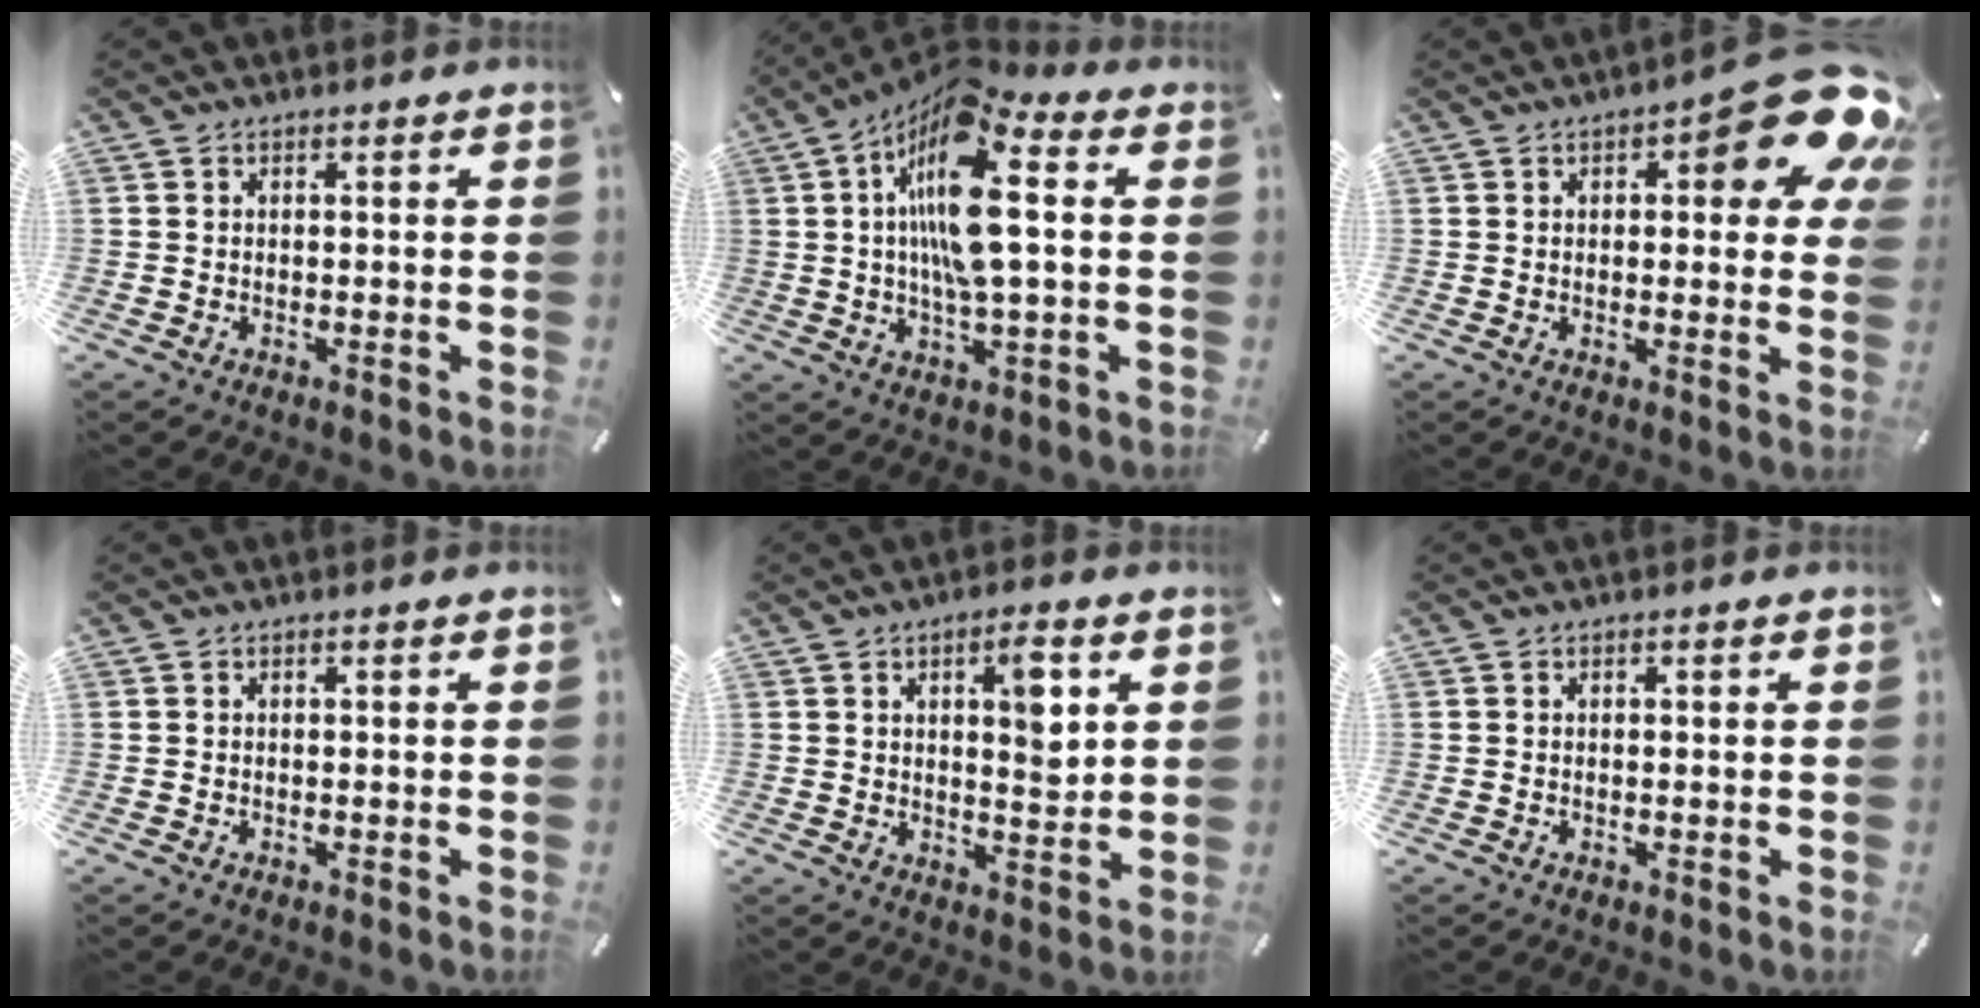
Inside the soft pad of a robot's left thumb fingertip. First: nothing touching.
{"total": 17.9, "force": [2.9, 5.7, 16.7], "torque": [-0.336, -0.004, 0.038]}
{"total": 16.5, "force": [8.2, 6.4, 12.8], "torque": [-0.153, -0.061, 0.134]}
{"total": 0.0}
{"total": 7.7, "force": [3.1, 3.2, 6.3], "torque": [-0.083, -0.013, 0.043]}
{"total": 0.0}